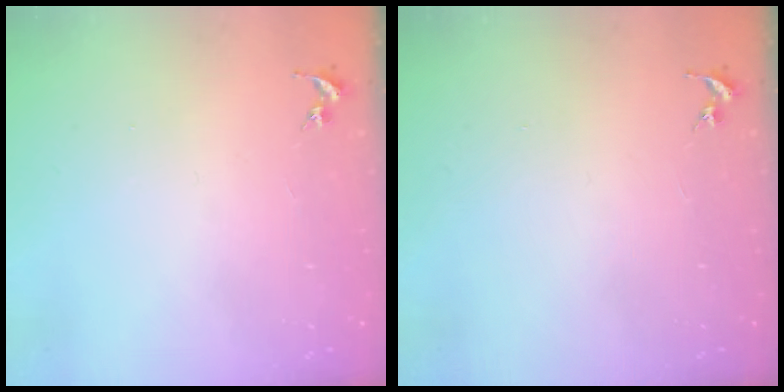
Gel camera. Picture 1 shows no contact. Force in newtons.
{"total": 0.0}